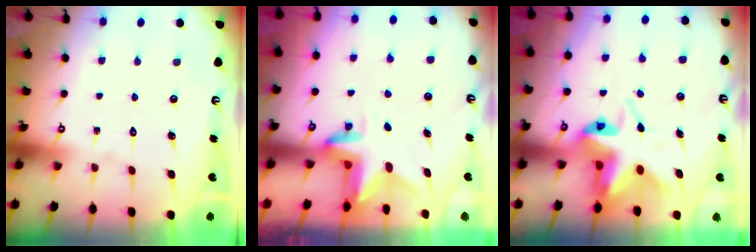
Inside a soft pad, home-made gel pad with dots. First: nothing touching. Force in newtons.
{"total": 3.2, "press": 3.2, "slide": 0.2}
{"total": 8.2, "press": 8.1, "slide": 0.6}